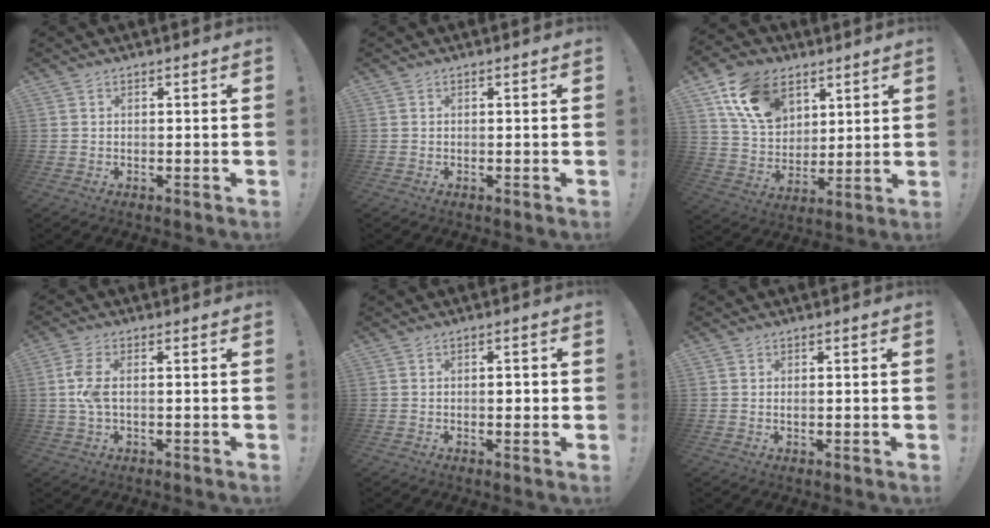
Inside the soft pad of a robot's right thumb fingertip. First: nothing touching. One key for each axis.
{"total": 0.0}
{"total": 16.8, "fx": 8.6, "fy": 11.5, "fz": 8.6, "tx": -0.147, "ty": -0.031, "tz": 0.168}
{"total": 5.9, "fx": 0.1, "fy": 2.2, "fz": 5.4, "tx": -0.117, "ty": 0.001, "tz": -0.003}
{"total": 1.7, "fx": -0.3, "fy": 0.5, "fz": 1.6, "tx": -0.021, "ty": 0.000, "tz": -0.009}
{"total": 0.0}